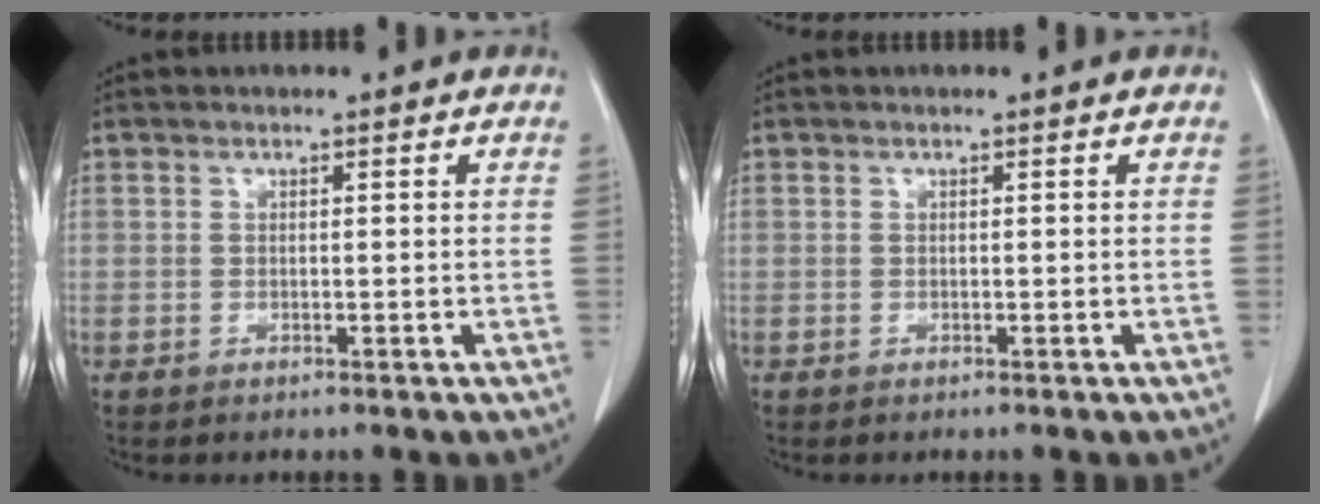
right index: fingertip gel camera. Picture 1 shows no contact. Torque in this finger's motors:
{"motor_torque": [0.00, 0.00, 0.02, 0.00]}